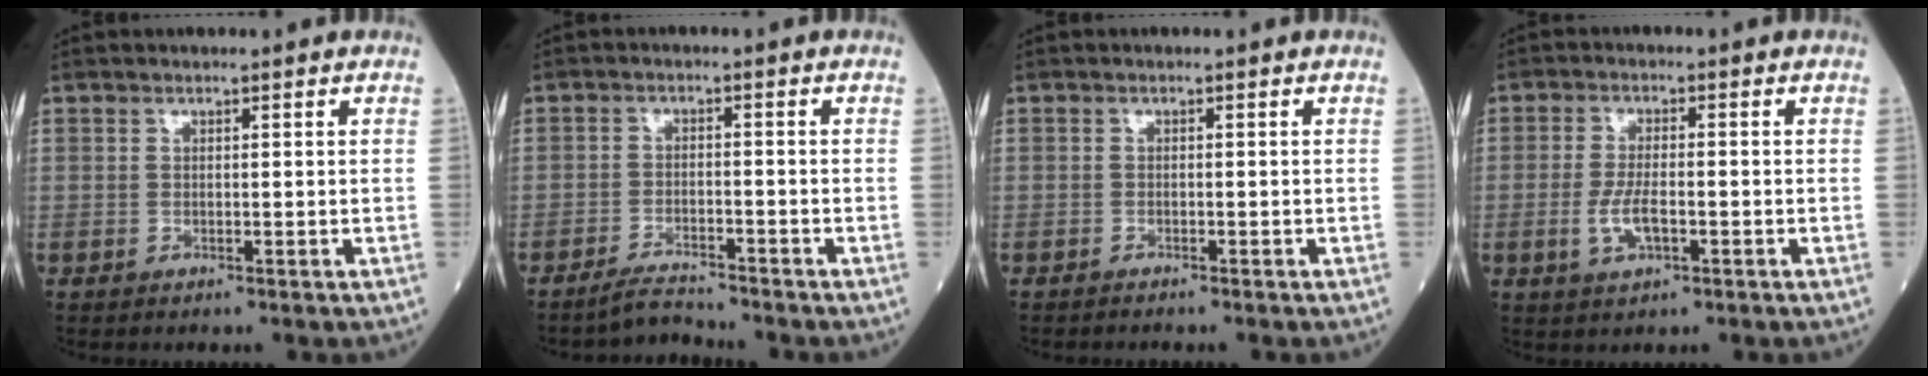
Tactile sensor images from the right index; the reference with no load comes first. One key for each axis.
{"total": 3.3, "fx": -3.2, "fy": -0.3, "fz": 0.2, "tx": -0.008, "ty": -0.017, "tz": -0.058}
{"total": 0.7, "fx": -0.7, "fy": 0.0, "fz": 0.1, "tx": -0.005, "ty": -0.002, "tz": -0.014}
{"total": 4.6, "fx": -1.4, "fy": 1.4, "fz": 4.1, "tx": -0.087, "ty": -0.003, "tz": -0.024}